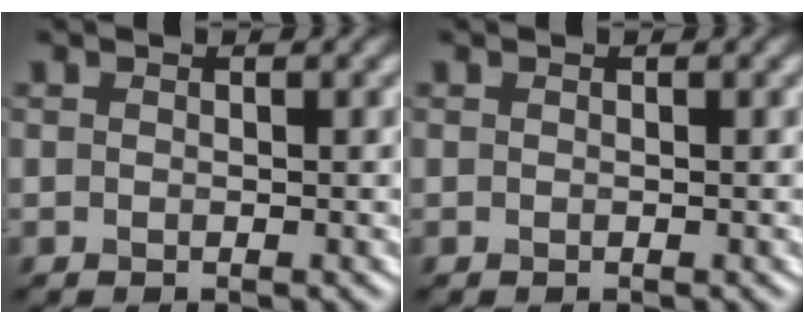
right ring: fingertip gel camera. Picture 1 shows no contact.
{"total": 0.0}